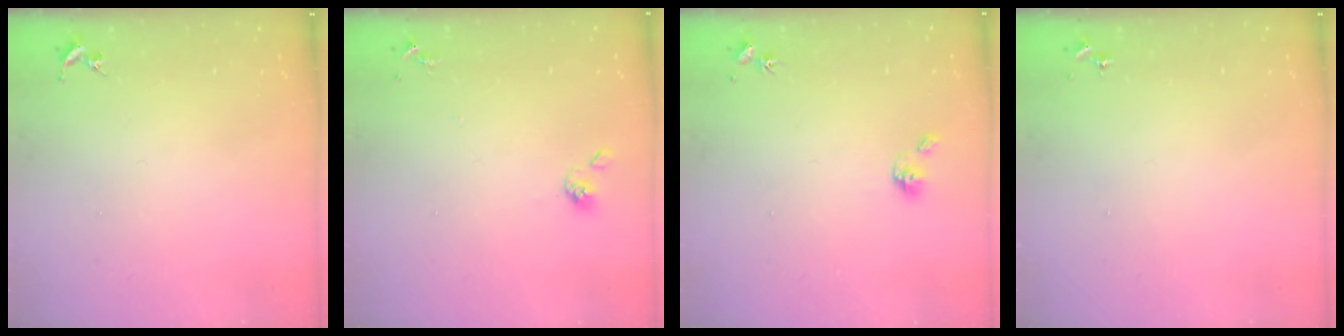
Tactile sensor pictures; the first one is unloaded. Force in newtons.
{"total": 5.5, "press": 5.4, "slide": 0.9}
{"total": 5.8, "press": 5.3, "slide": 2.3}
{"total": 0.0}